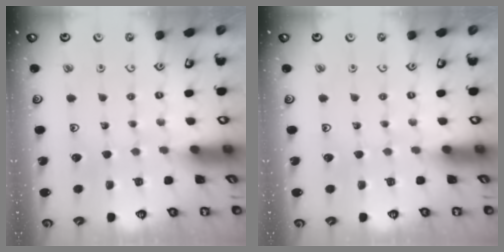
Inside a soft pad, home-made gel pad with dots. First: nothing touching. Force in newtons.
{"total": 0.0}